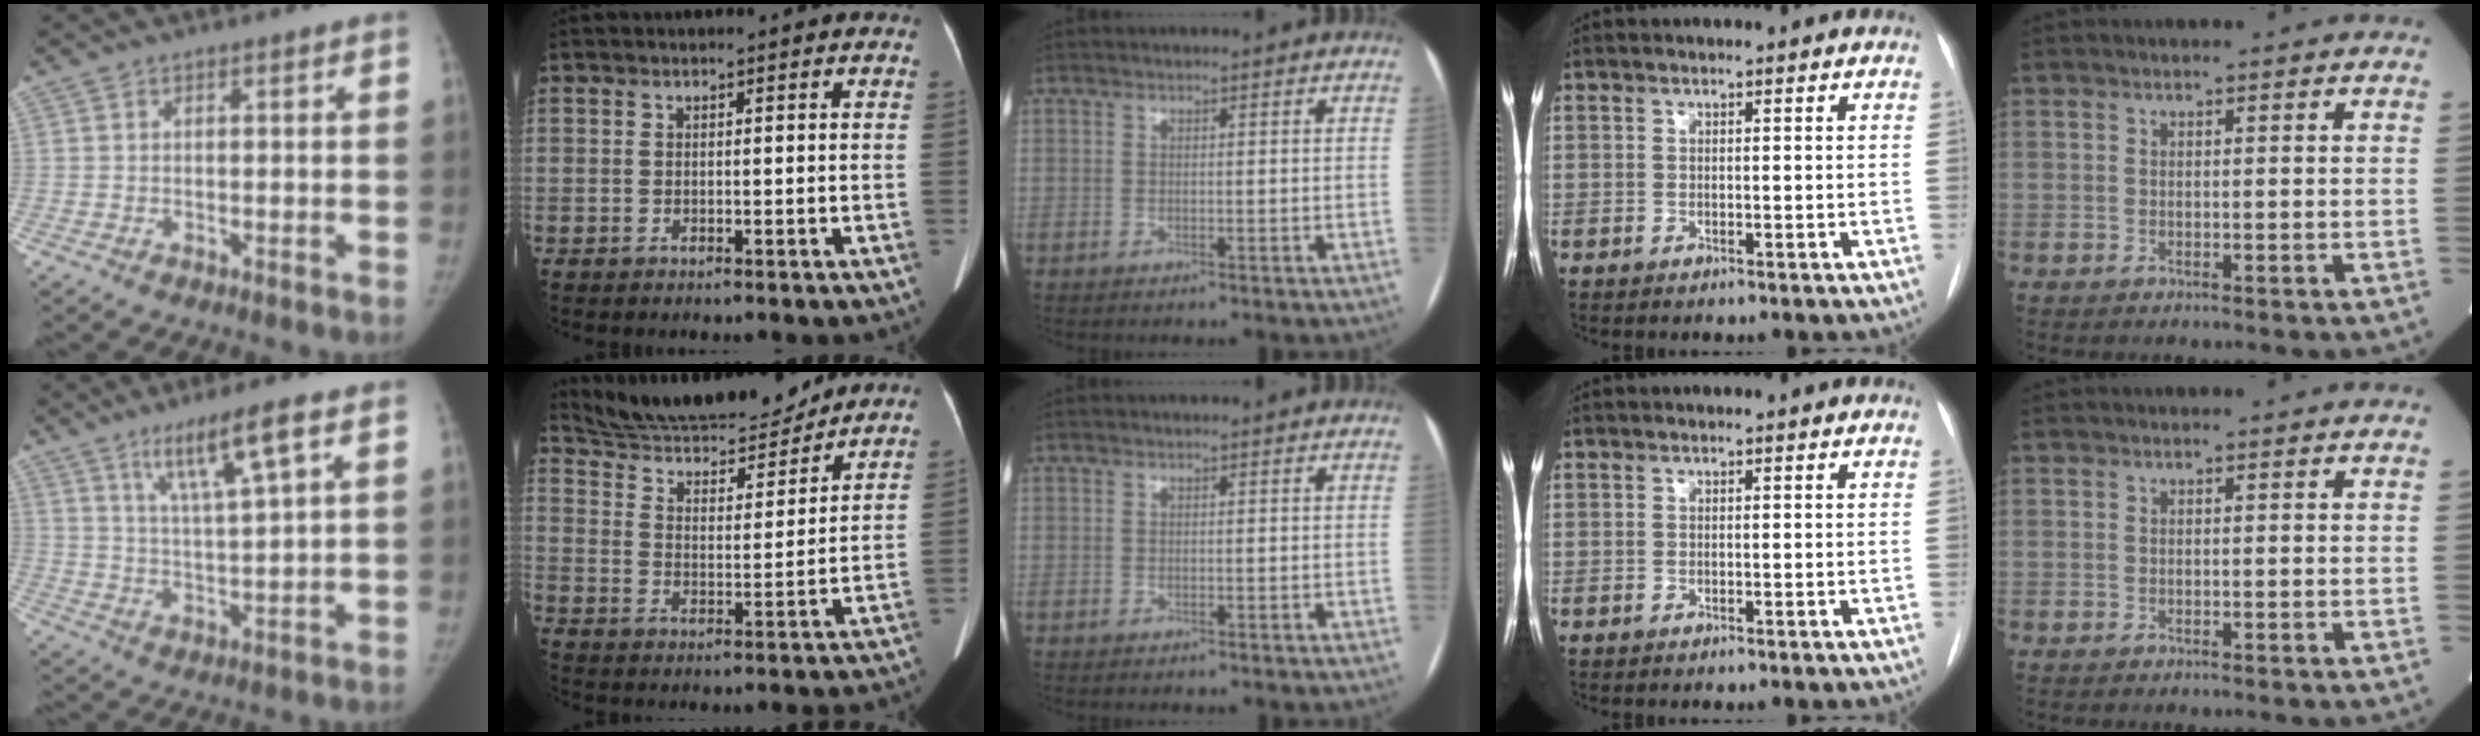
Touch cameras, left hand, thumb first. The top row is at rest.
{"thumb": {"total": 9.8, "force": [5.2, 0.8, 8.2], "torque": [-0.149, -0.023, 0.097]}, "index": {"total": 16.1, "force": [15.1, 2.2, 5.0], "torque": [-0.090, -0.003, 0.246]}}